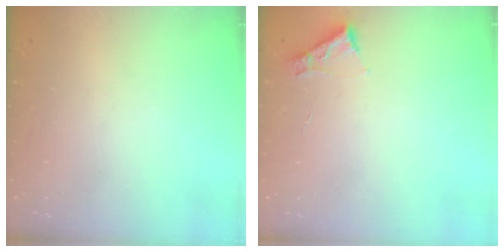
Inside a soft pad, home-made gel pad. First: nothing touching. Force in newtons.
{"total": 3.3, "press": 3.3, "slide": 0.5}